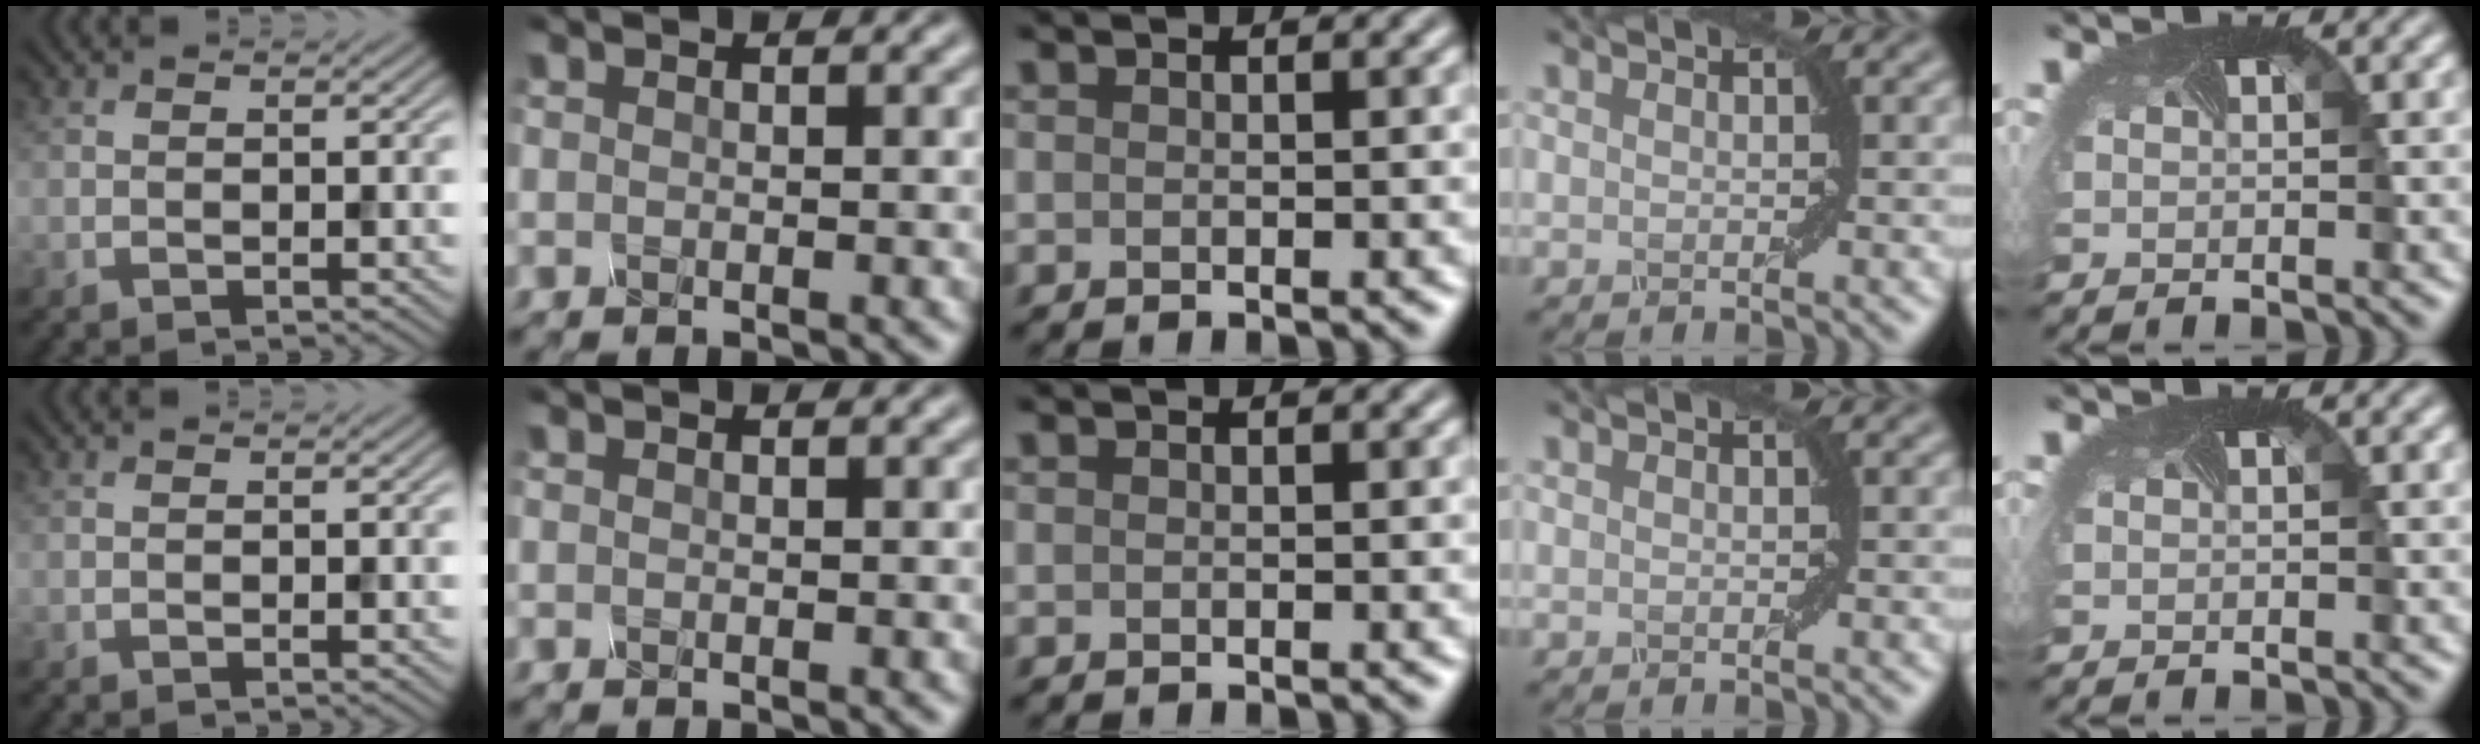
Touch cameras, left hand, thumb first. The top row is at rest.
{}